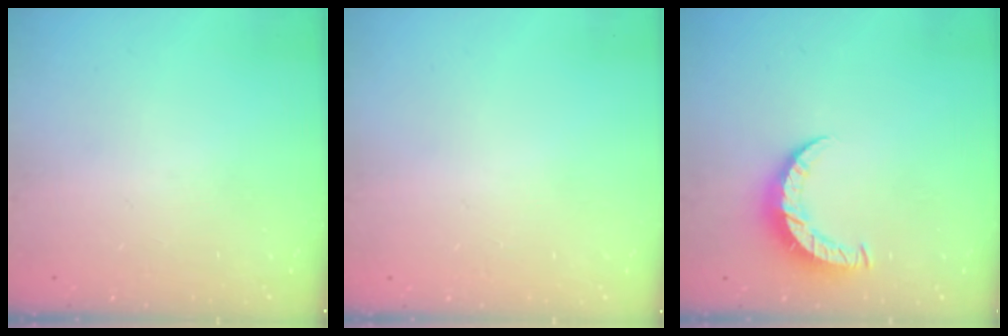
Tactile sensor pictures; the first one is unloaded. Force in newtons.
{"total": 2.5, "press": 2.5, "slide": 0.2}
{"total": 7.5, "press": 7.4, "slide": 0.4}